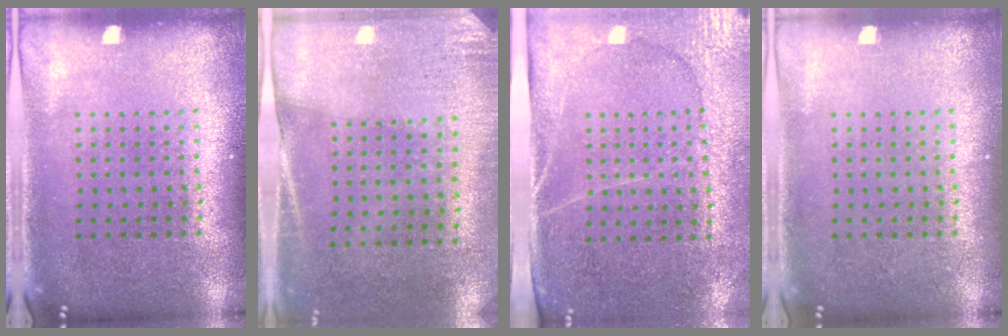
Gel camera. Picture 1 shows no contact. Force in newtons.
{"total": 2.6, "press": 2.2, "slide": 1.3}
{"total": 2.9, "press": 2.6, "slide": 1.3}
{"total": 0.0}